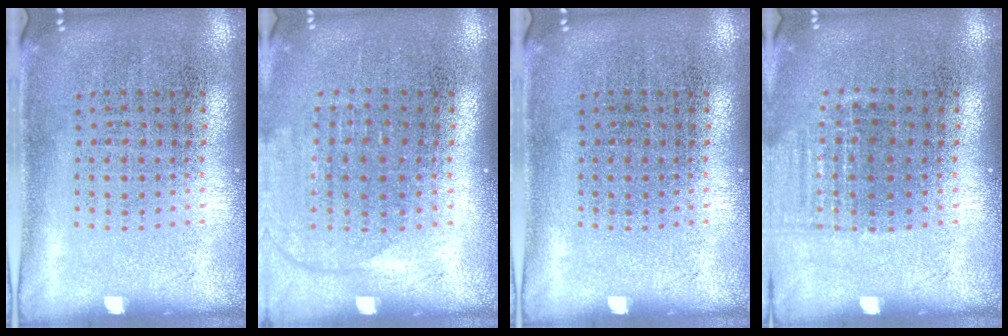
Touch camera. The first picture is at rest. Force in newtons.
{"total": 1.3, "press": 1.1, "slide": 0.8}
{"total": 0.0}
{"total": 1.0, "press": 0.9, "slide": 0.5}